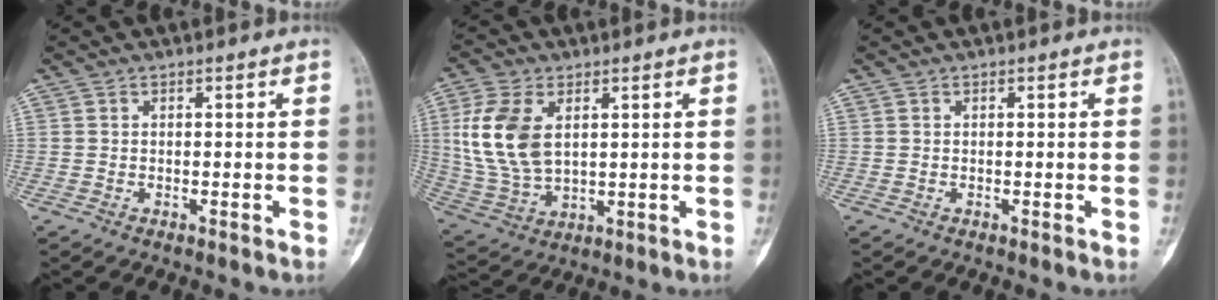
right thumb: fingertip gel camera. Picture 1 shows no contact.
{"total": 13.0, "force": [3.2, 7.7, 10.0], "torque": [-0.209, -0.009, 0.072]}
{"total": 0.0}